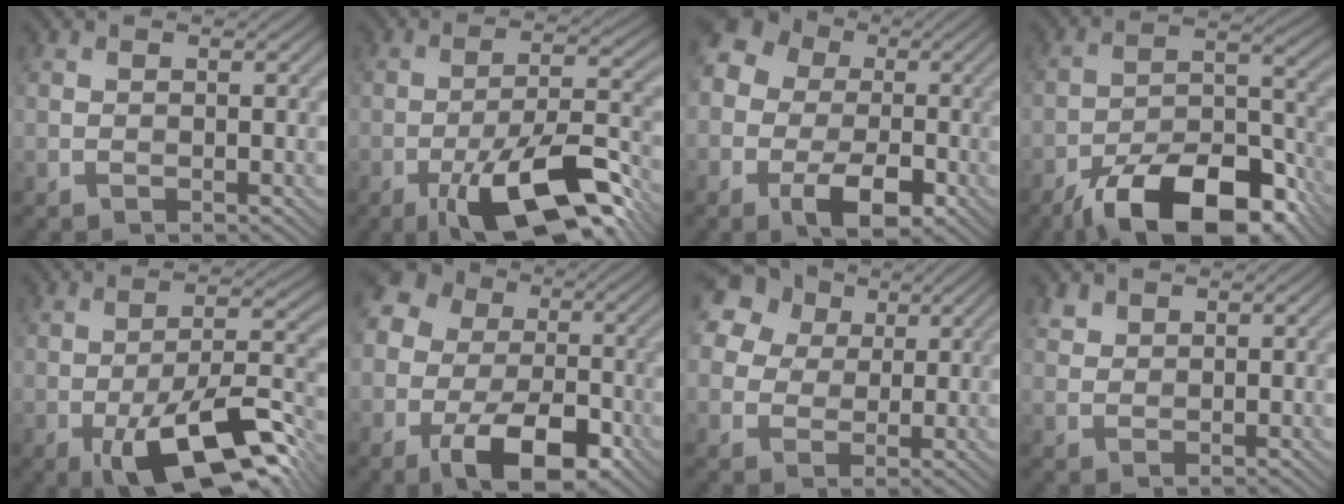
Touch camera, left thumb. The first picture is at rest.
{"total": 14.2, "force": [-8.0, 4.0, 11.0], "torque": [-0.188, 0.001, -0.139]}
{"total": 11.9, "force": [-3.3, 8.9, 7.3], "torque": [-0.124, -0.021, -0.072]}
{"total": 15.6, "force": [-11.0, 5.9, 9.4], "torque": [-0.155, -0.005, -0.185]}
{"total": 13.7, "force": [-6.8, 4.5, 11.0], "torque": [-0.186, 0.000, -0.117]}
{"total": 14.6, "force": [-5.4, 9.7, 9.4], "torque": [-0.147, -0.025, -0.096]}
{"total": 15.1, "force": [7.4, 11.5, 6.4], "torque": [-0.204, 0.040, 0.140]}
{"total": 1.6, "force": [1.3, 0.8, 0.5], "torque": [-0.014, 0.002, 0.029]}